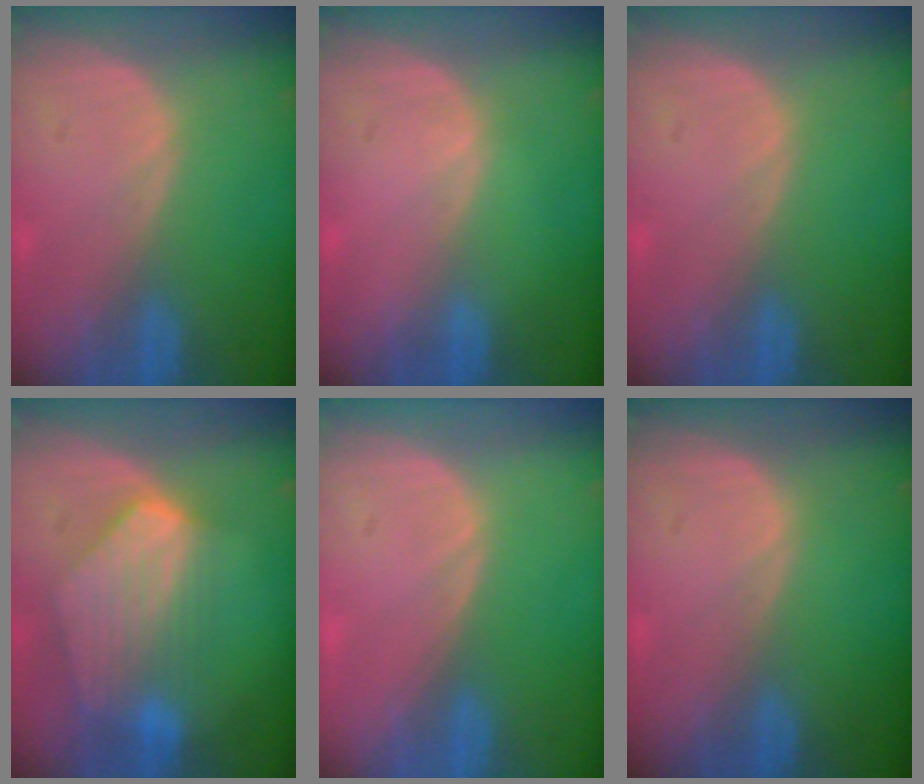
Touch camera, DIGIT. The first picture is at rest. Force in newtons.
{"total": 0.0}
{"total": 0.0}
{"total": 8.4, "press": 7.6, "slide": 3.5}
{"total": 0.0}
{"total": 0.0}